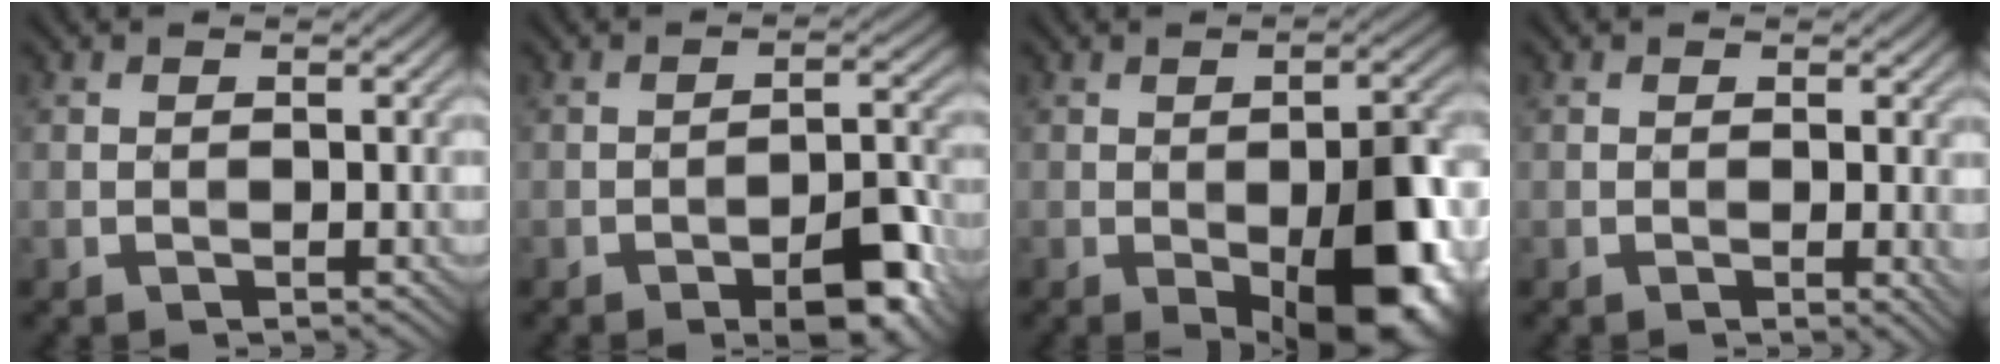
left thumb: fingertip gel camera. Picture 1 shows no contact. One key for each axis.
{"total": 6.2, "fx": -3.7, "fy": 2.1, "fz": 4.6, "tx": -0.056, "ty": 0.012, "tz": -0.054}
{"total": 14.9, "fx": -5.0, "fy": 6.5, "fz": 12.4, "tx": -0.143, "ty": -0.014, "tz": -0.064}
{"total": 1.9, "fx": 0.5, "fy": 0.9, "fz": 1.6, "tx": -0.020, "ty": -0.001, "tz": 0.008}